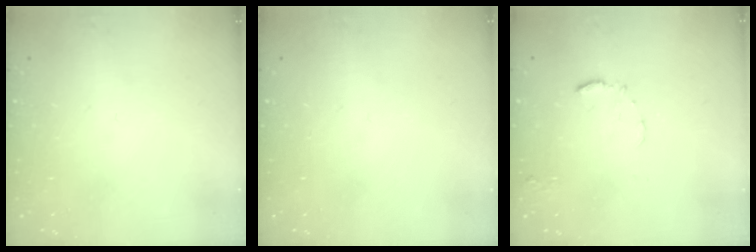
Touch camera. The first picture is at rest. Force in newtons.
{"total": 0.0}
{"total": 6.1, "press": 6.1, "slide": 0.6}